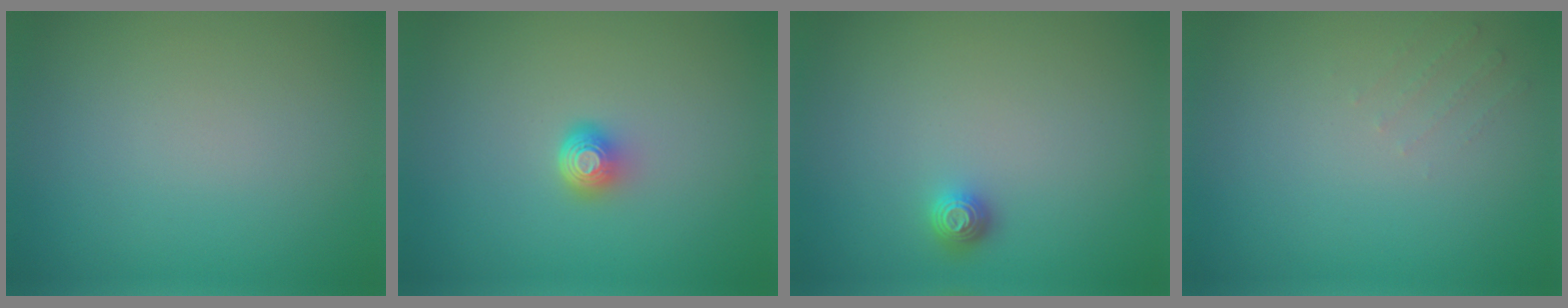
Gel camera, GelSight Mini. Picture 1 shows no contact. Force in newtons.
{"total": 2.0, "press": 1.4, "slide": 1.4}
{"total": 1.4, "press": 1.2, "slide": 0.5}
{"total": 0.8, "press": 0.8, "slide": 0.2}